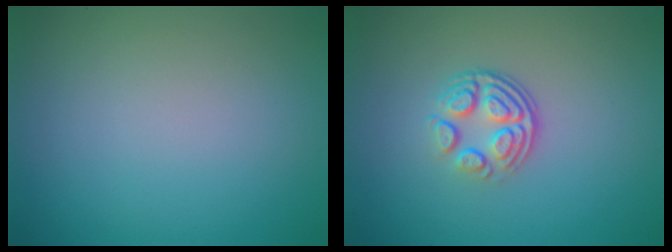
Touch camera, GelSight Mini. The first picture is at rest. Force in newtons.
{"total": 3.7, "press": 2.6, "slide": 2.6}